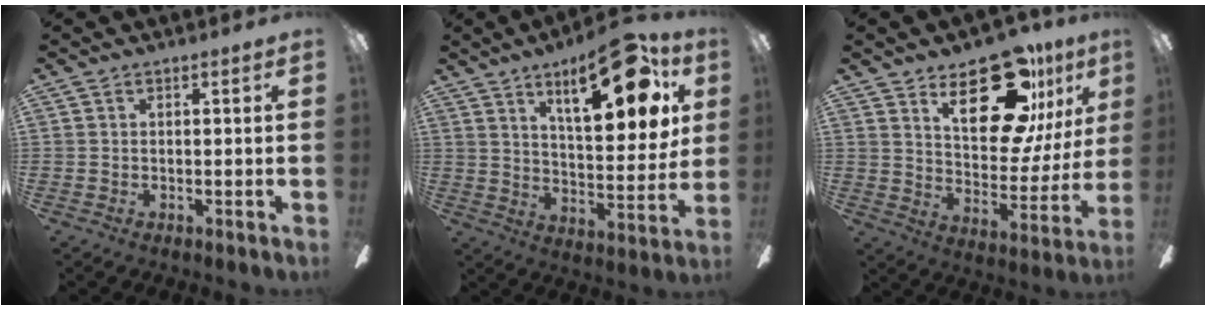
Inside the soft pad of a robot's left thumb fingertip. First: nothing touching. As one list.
[{"total": 21.7, "force": [11.5, 8.2, 16.4], "torque": [-0.230, -0.052, 0.177]}, {"total": 23.3, "force": [14.1, 10.5, 15.4], "torque": [-0.213, -0.081, 0.234]}]